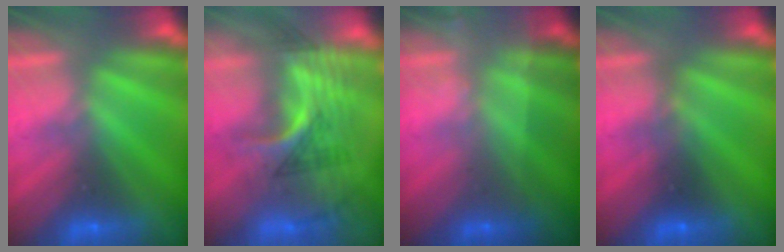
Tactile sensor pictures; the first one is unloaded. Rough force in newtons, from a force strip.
{"total": 2.8}
{"total": 1.8}
{"total": 2.2}